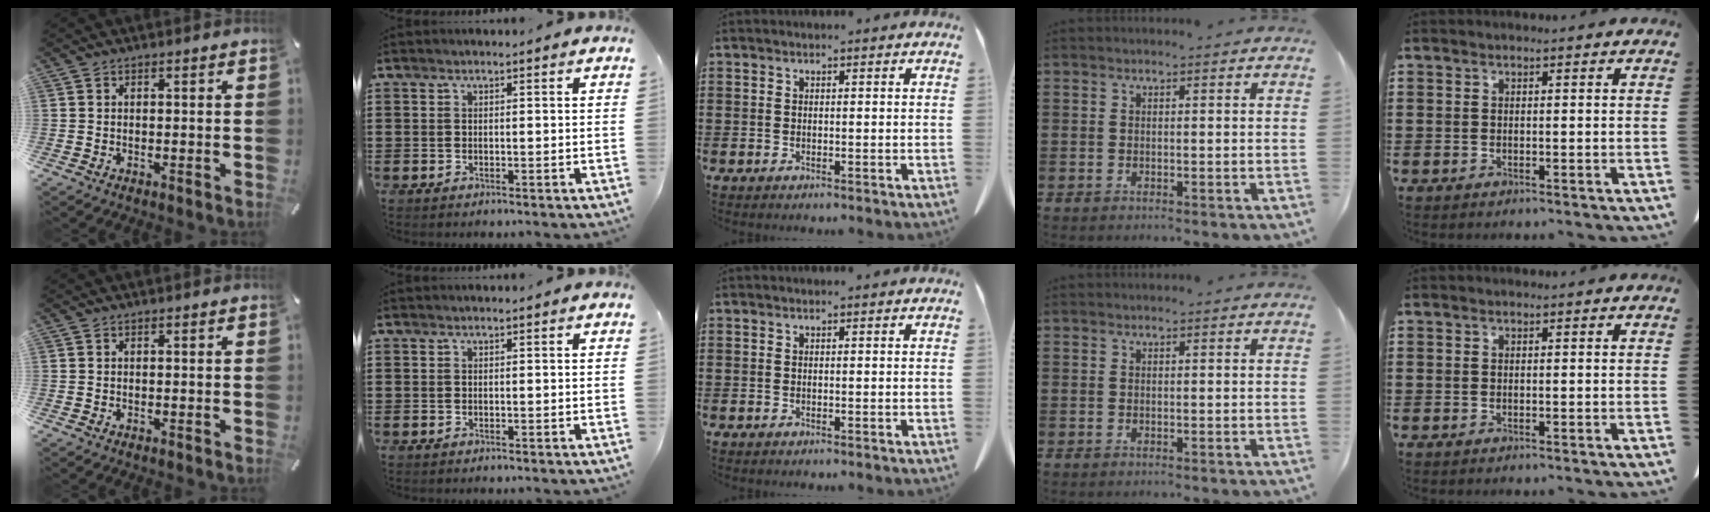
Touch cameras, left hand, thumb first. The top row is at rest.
{}